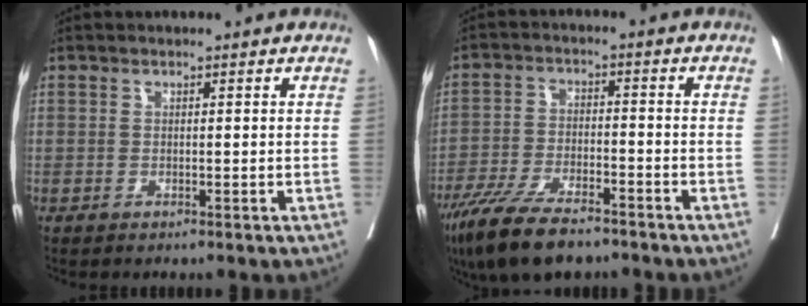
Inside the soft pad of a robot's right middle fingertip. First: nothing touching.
{"total": 12.0, "force": [-9.1, 3.2, 7.2], "torque": [-0.134, -0.025, -0.159]}